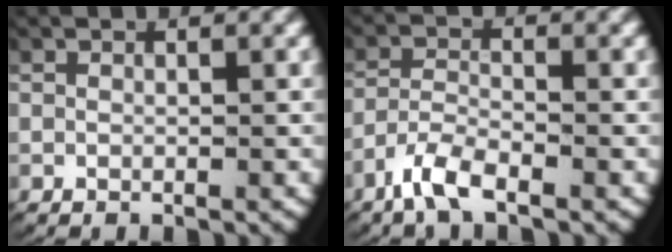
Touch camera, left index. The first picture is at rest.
{"total": 3.5, "force": [-2.6, 1.2, 2.0], "torque": [-0.054, -0.010, -0.046]}